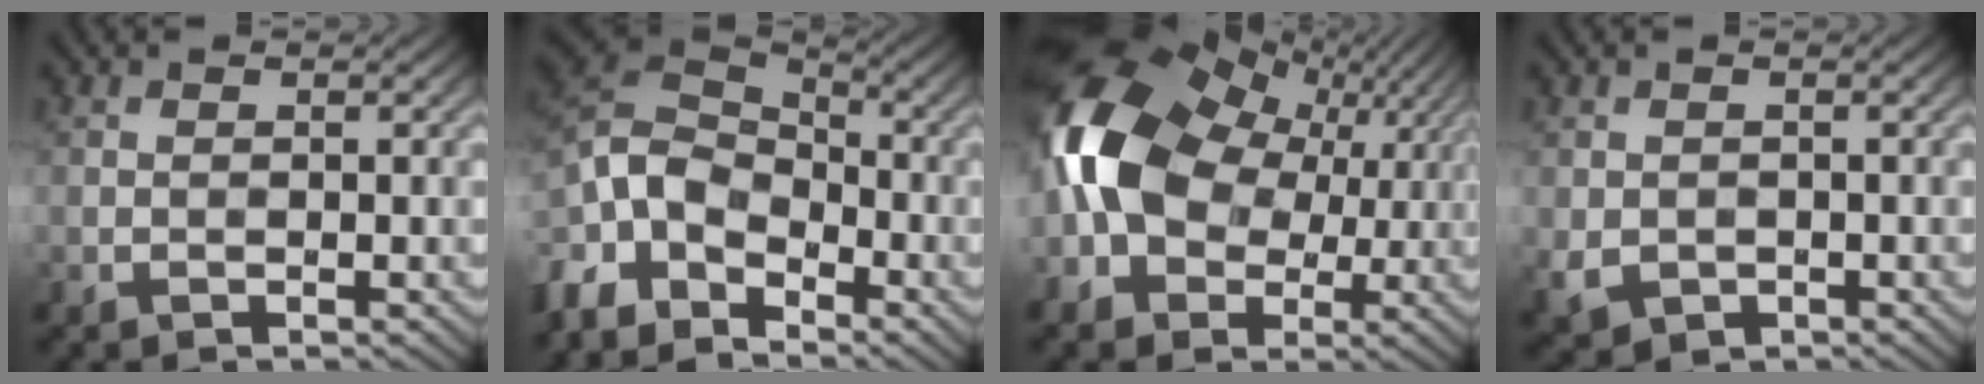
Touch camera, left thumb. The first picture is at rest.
{"total": 10.7, "force": [-6.0, 6.5, 6.2], "torque": [-0.165, -0.010, -0.136]}
{"total": 16.6, "force": [1.7, 12.2, 11.1], "torque": [-0.224, -0.003, 0.036]}
{"total": 2.6, "force": [-0.8, 2.1, 1.3], "torque": [-0.035, -0.016, -0.013]}